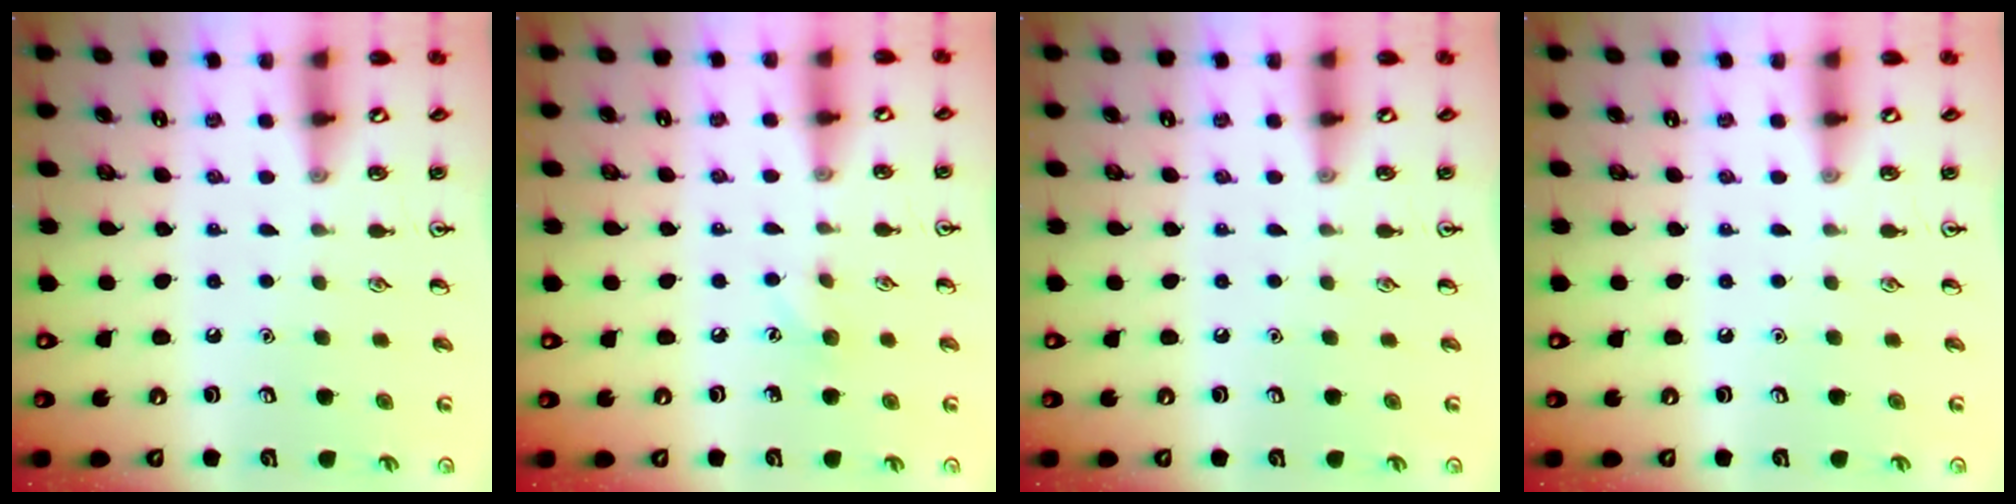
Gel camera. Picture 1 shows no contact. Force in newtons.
{"total": 5.2, "press": 5.0, "slide": 1.6}
{"total": 0.0}
{"total": 0.0}